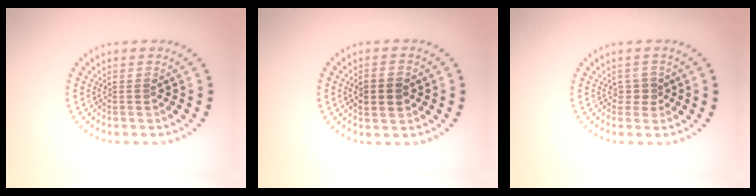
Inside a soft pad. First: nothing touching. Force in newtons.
{"total": 2.7, "press": 2.7, "slide": 0.2}
{"total": 1.2, "press": 1.0, "slide": 0.7}